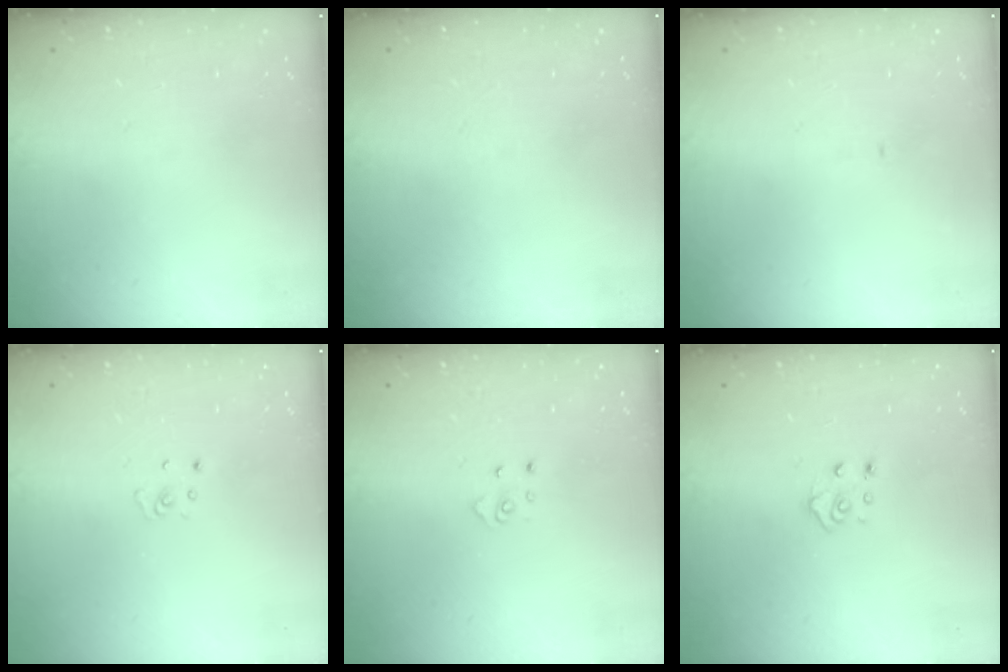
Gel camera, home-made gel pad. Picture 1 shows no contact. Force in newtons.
{"total": 0.0}
{"total": 0.0}
{"total": 2.3, "press": 2.3, "slide": 0.2}
{"total": 2.6, "press": 2.6, "slide": 0.3}
{"total": 5.4, "press": 5.3, "slide": 0.4}